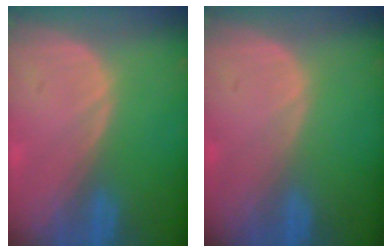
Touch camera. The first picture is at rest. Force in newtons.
{"total": 0.0}